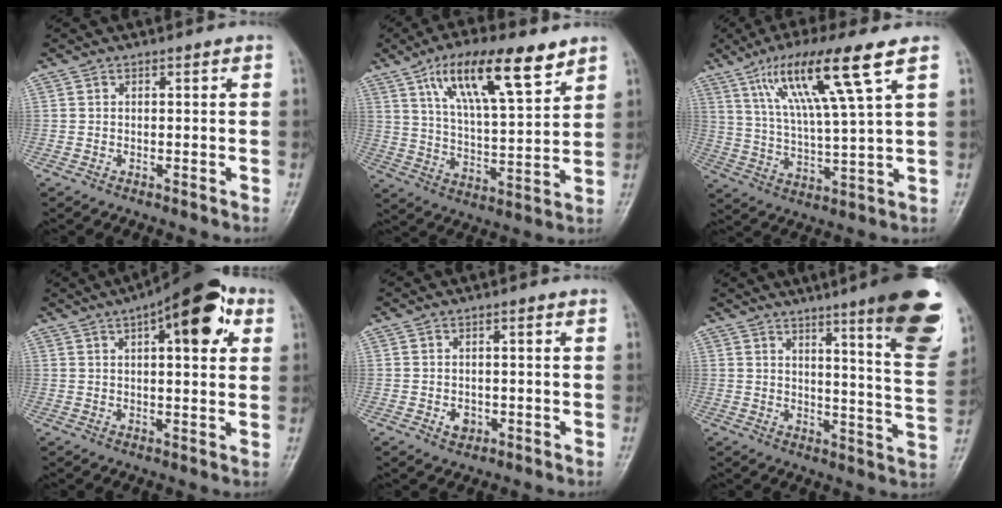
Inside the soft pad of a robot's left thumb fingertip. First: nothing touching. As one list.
[{"total": 16.7, "force": [9.6, 5.1, 12.7], "torque": [-0.194, -0.034, 0.170]}, {"total": 15.3, "force": [7.8, 1.0, 13.2], "torque": [-0.247, -0.021, 0.146]}, {"total": 14.0, "force": [5.7, 5.4, 11.6], "torque": [-0.128, 0.004, 0.071]}, {"total": 2.4, "force": [-0.7, 1.9, 1.3], "torque": [-0.011, 0.002, -0.007]}, {"total": 18.0, "force": [10.5, 2.2, 14.5], "torque": [-0.159, -0.063, 0.134]}]